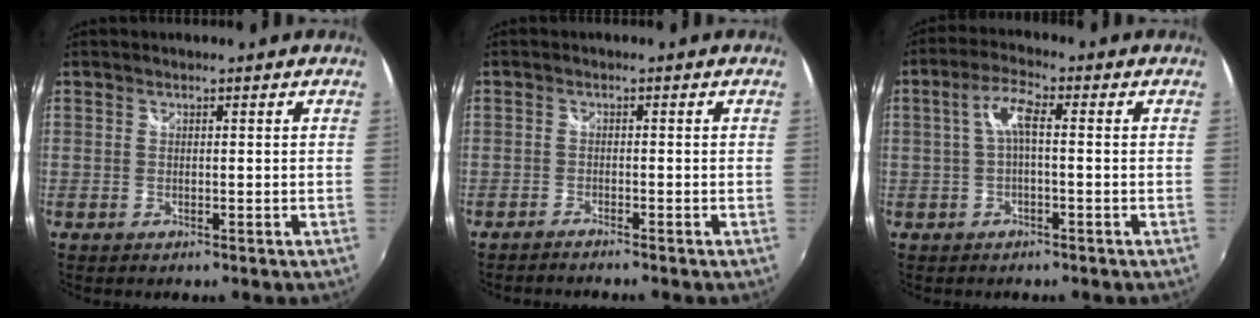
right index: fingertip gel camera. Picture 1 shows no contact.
{"total": 2.1, "force": [-2.0, 0.1, 0.4], "torque": [-0.021, -0.010, -0.038]}
{"total": 4.5, "force": [-0.2, 1.0, 4.4], "torque": [-0.091, 0.011, -0.003]}